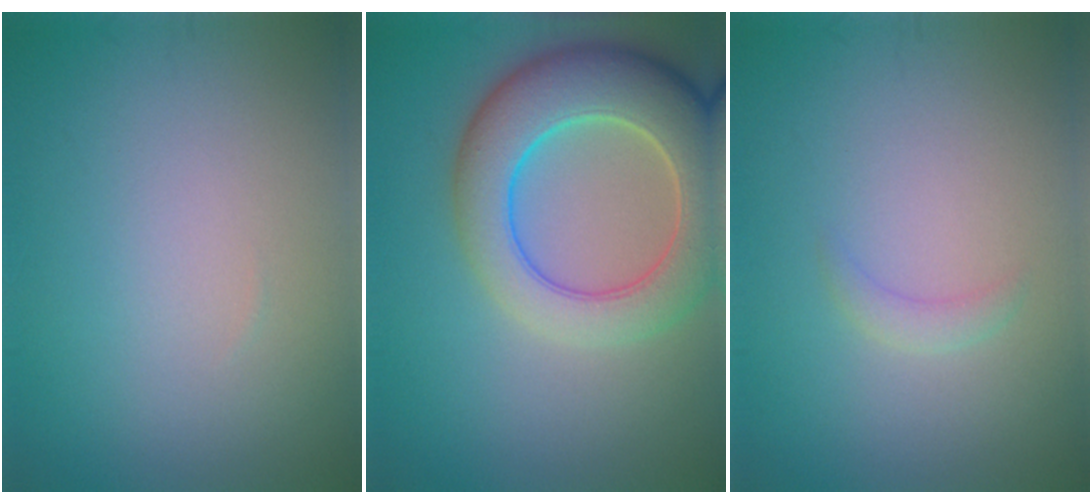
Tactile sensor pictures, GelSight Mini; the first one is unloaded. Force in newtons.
{"total": 9.1, "press": 9.1, "slide": 0.8}
{"total": 1.1, "press": 1.1, "slide": 0.1}